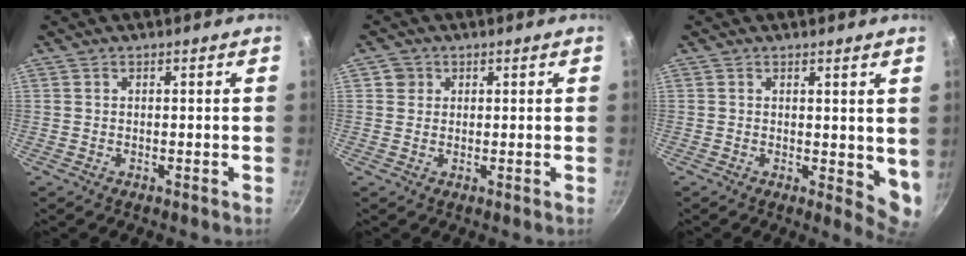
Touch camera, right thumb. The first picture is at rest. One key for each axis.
{"total": 2.3, "fx": 0.6, "fy": 2.2, "fz": 0.5, "tx": 0.007, "ty": 0.003, "tz": 0.004}
{"total": 5.6, "fx": 1.6, "fy": 2.8, "fz": 4.5, "tx": -0.048, "ty": -0.017, "tz": 0.022}